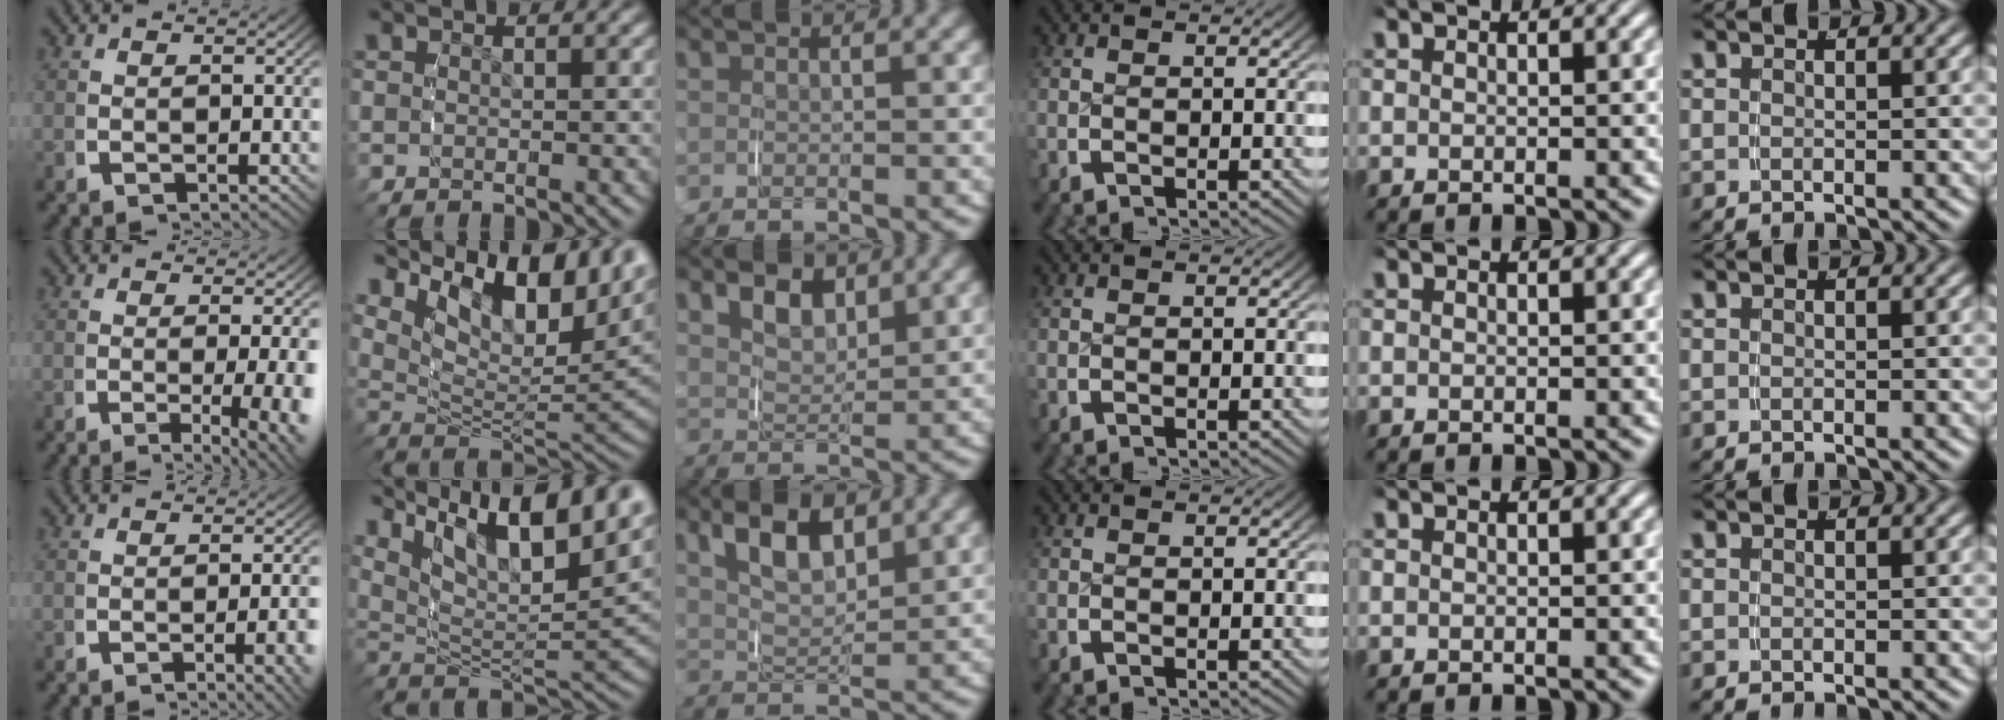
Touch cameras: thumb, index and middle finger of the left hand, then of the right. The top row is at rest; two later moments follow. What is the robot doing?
{"motion": "grasp_and_lifting", "object": "keyboard"}